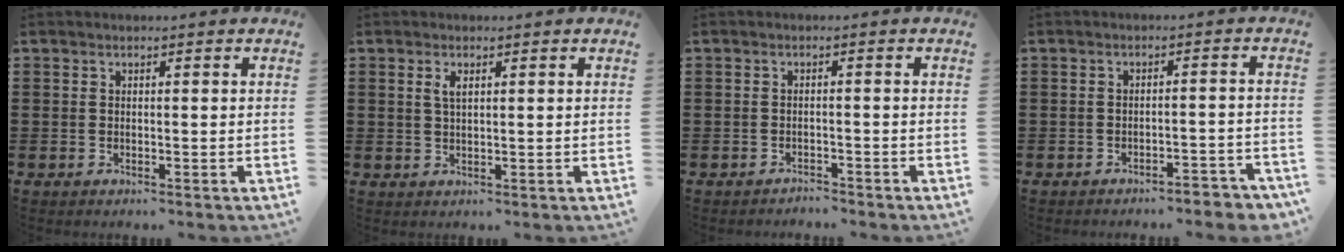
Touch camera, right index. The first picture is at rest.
{"total": 1.9, "force": [0.8, 0.7, 1.6], "torque": [-0.035, 0.003, 0.012]}
{"total": 1.7, "force": [-1.7, 0.0, -0.2], "torque": [-0.001, 0.001, -0.038]}
{"total": 3.0, "force": [-2.9, 0.0, 0.8], "torque": [-0.017, -0.001, -0.060]}